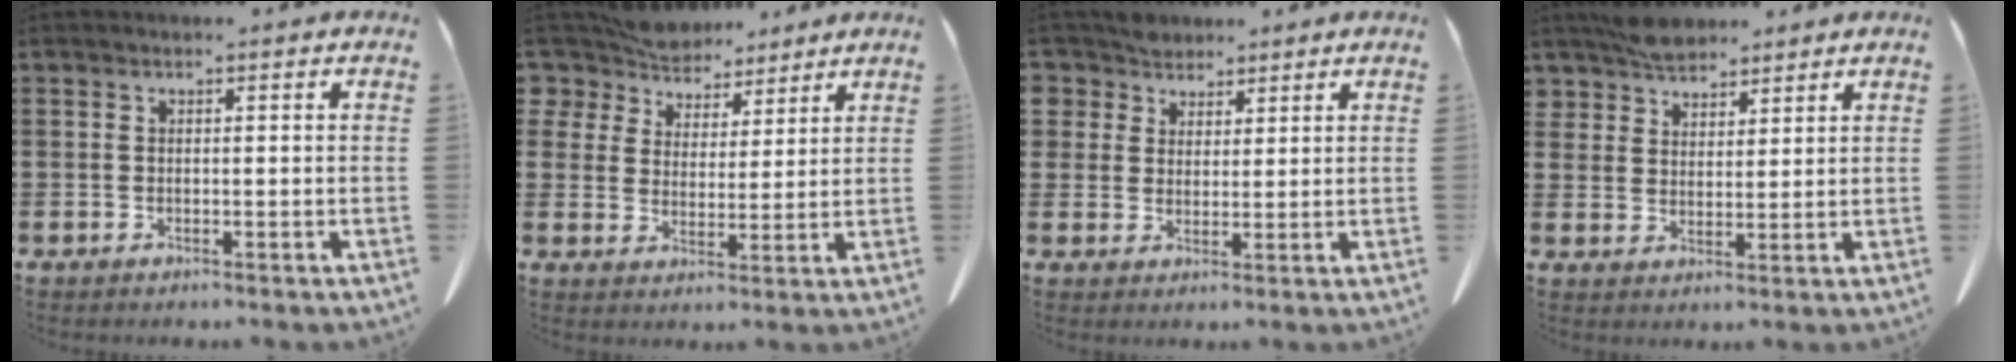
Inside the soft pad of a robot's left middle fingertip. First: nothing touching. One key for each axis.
{"total": 7.5, "fx": 6.9, "fy": 3.0, "fz": 0.2, "tx": -0.047, "ty": -0.037, "tz": 0.132}
{"total": 4.6, "fx": 3.4, "fy": 3.0, "fz": -0.1, "tx": -0.024, "ty": -0.004, "tz": 0.063}
{"total": 5.2, "fx": 4.7, "fy": 2.1, "fz": 0.6, "tx": -0.029, "ty": -0.004, "tz": 0.094}